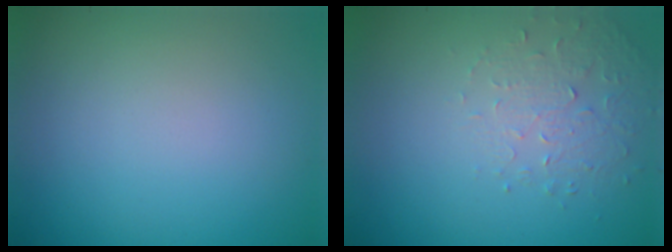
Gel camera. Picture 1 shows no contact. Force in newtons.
{"total": 1.6, "press": 1.1, "slide": 1.2}